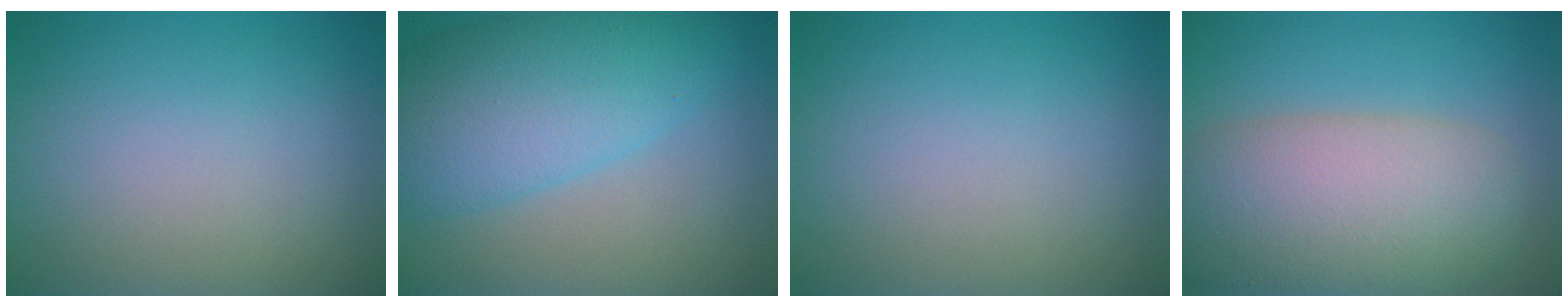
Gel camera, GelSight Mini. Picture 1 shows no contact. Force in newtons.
{"total": 8.6, "press": 8.6, "slide": 0.2}
{"total": 0.0}
{"total": 10.1, "press": 10.1, "slide": 0.7}